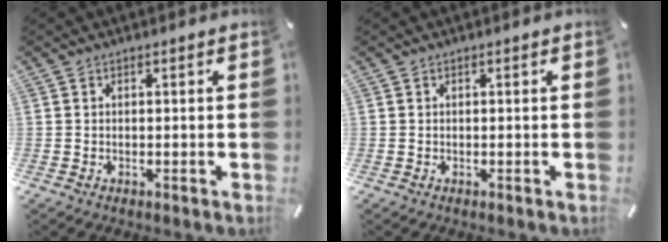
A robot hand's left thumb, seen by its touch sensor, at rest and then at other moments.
{"total": 0.0}